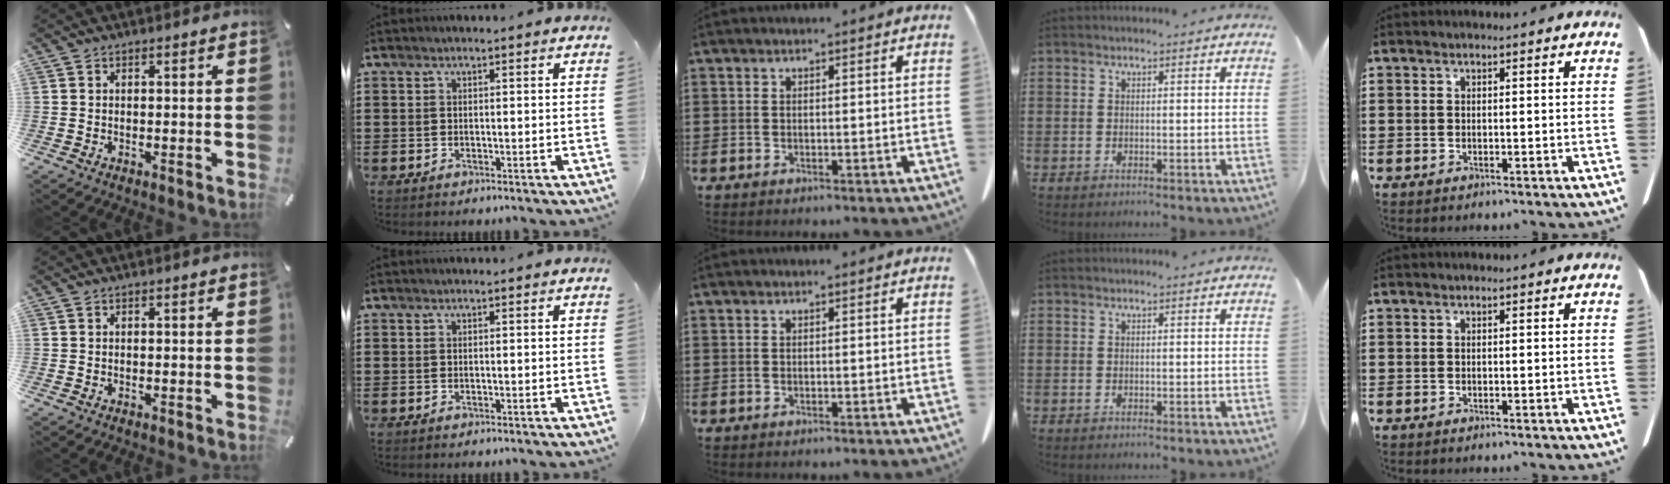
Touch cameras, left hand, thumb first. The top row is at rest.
{}